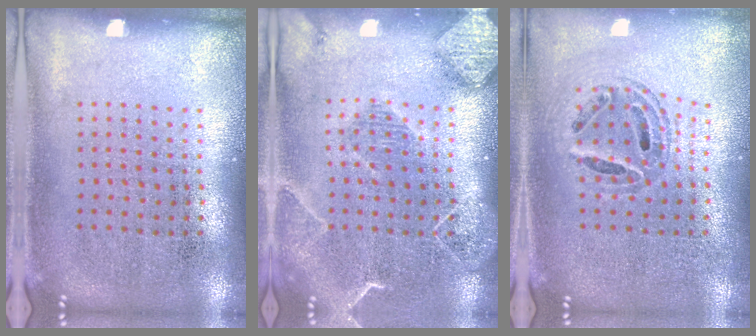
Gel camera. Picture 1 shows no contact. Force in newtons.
{"total": 2.3, "press": 2.0, "slide": 1.0}
{"total": 0.8, "press": 0.7, "slide": 0.1}